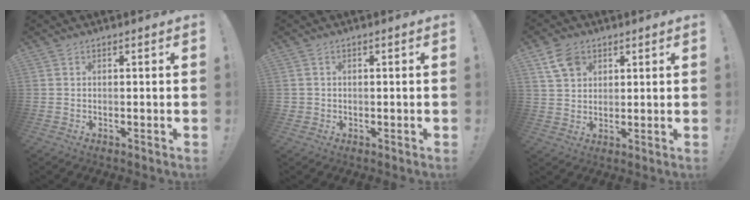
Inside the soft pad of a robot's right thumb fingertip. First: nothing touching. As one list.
[{"total": 1.3, "force": [-0.2, 1.2, 0.4], "torque": [-0.012, 0.006, -0.003]}, {"total": 7.4, "force": [4.1, 5.2, 3.4], "torque": [-0.057, -0.010, 0.083]}]